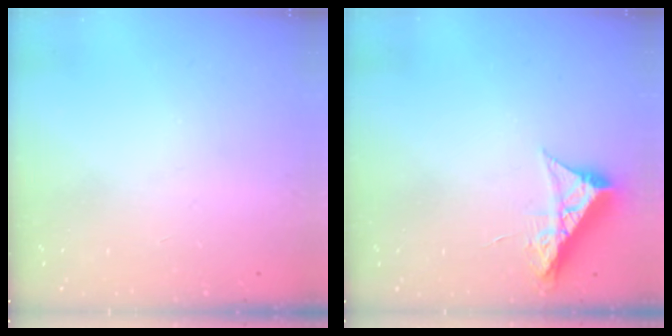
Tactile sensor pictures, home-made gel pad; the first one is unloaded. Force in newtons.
{"total": 8.6, "press": 8.6, "slide": 0.4}